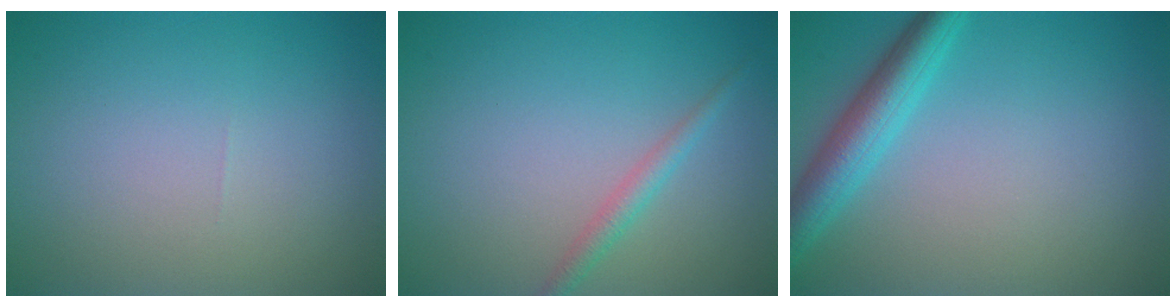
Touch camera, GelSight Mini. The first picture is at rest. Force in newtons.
{"total": 1.6, "press": 1.6, "slide": 0.0}
{"total": 4.1, "press": 4.1, "slide": 0.2}